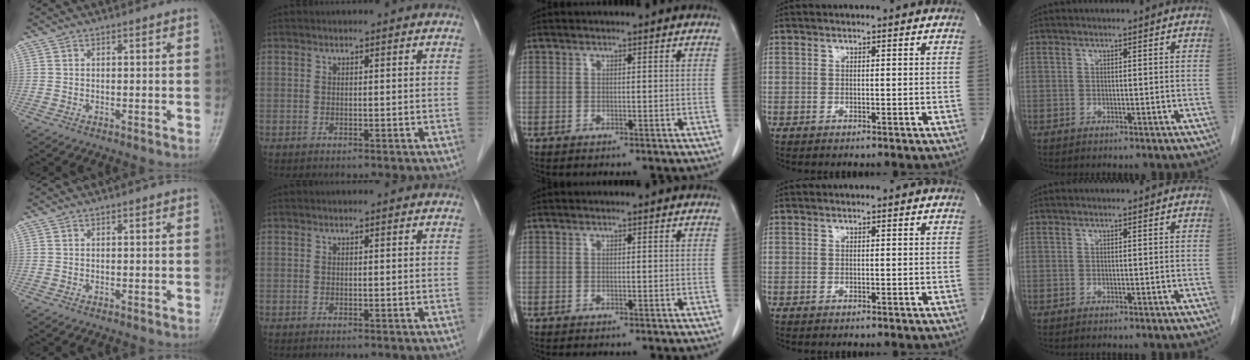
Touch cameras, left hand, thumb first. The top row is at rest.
{}